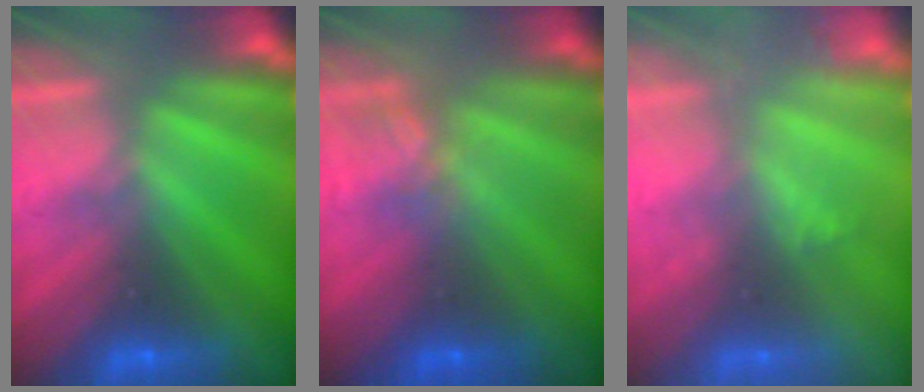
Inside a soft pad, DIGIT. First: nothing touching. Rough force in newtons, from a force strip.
{"total": 3.8}
{"total": 1.6}